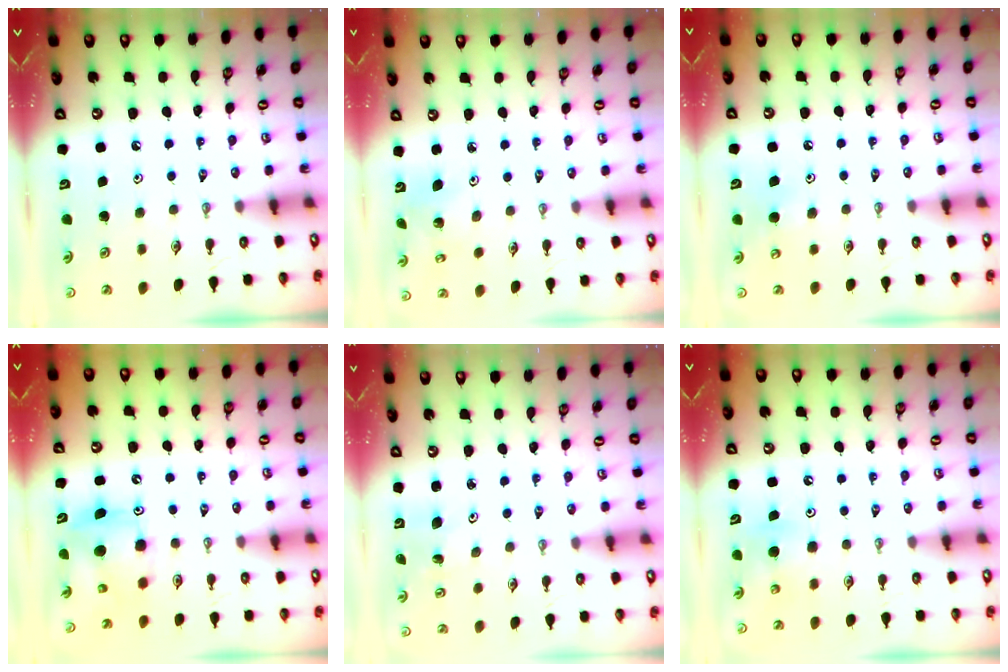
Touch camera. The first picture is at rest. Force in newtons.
{"total": 4.5, "press": 4.5, "slide": 0.2}
{"total": 6.1, "press": 6.0, "slide": 0.9}
{"total": 7.5, "press": 7.5, "slide": 0.3}
{"total": 3.3, "press": 3.3, "slide": 0.3}
{"total": 4.9, "press": 4.9, "slide": 0.7}